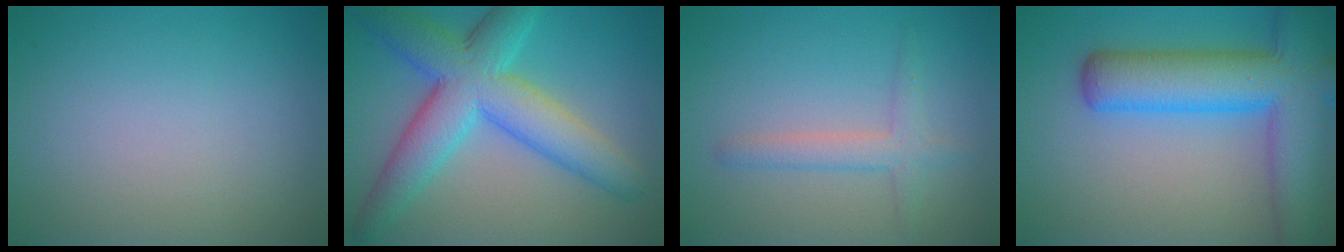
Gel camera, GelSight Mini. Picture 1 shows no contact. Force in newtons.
{"total": 8.9, "press": 8.9, "slide": 0.1}
{"total": 2.4, "press": 2.4, "slide": 0.0}
{"total": 10.2, "press": 10.2, "slide": 0.6}